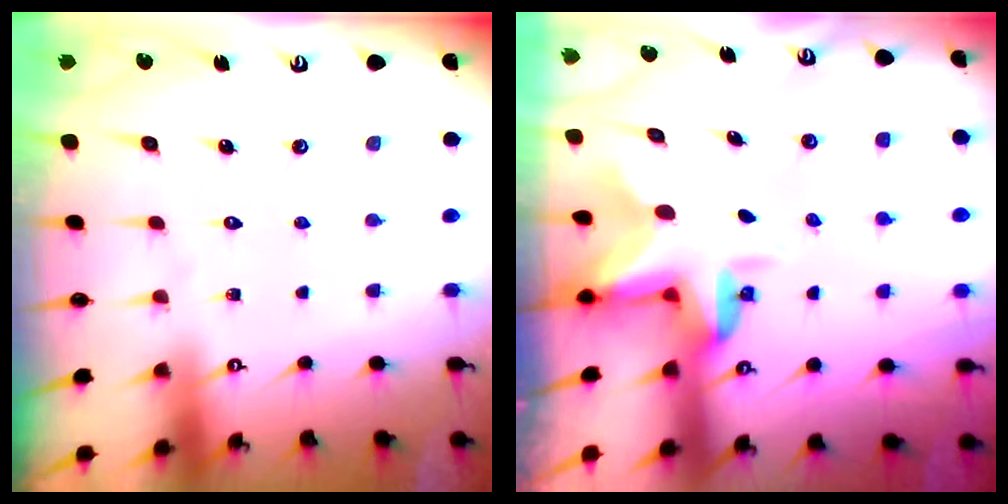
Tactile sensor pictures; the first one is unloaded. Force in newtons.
{"total": 5.1, "press": 5.1, "slide": 0.6}